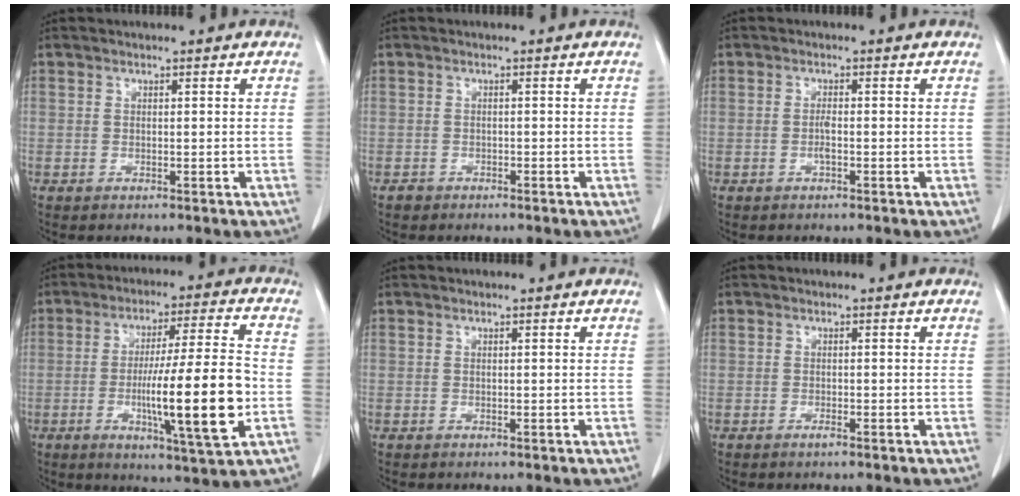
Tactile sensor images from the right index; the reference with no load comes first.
{"total": 1.2, "force": [-0.9, 0.8, -0.2], "torque": [-0.002, 0.003, -0.017]}
{"total": 1.2, "force": [-0.3, 0.1, 1.1], "torque": [-0.020, 0.003, -0.005]}
{"total": 15.4, "force": [-3.2, 0.3, 15.0], "torque": [-0.245, -0.010, -0.049]}
{"total": 0.0}
{"total": 0.7, "force": [-0.6, 0.0, 0.4], "torque": [-0.009, -0.001, -0.009]}